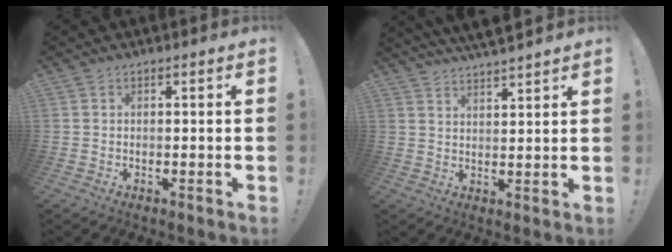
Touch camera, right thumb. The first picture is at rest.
{"total": 5.0, "force": [4.8, 0.5, 1.5], "torque": [-0.026, -0.035, 0.087]}